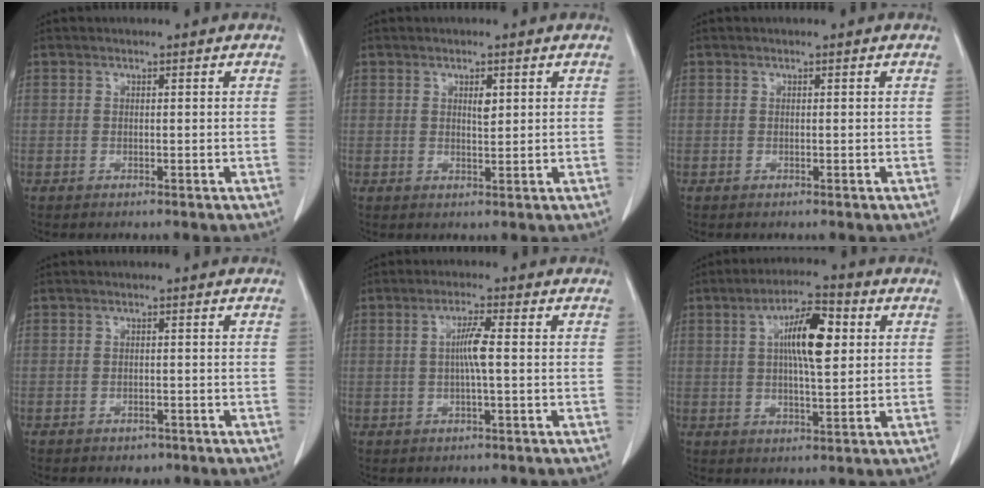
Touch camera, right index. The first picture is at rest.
{"total": 1.8, "force": [0.7, 0.6, 1.5], "torque": [-0.026, -0.003, 0.013]}
{"total": 0.0}
{"total": 1.6, "force": [-1.0, 1.1, 0.6], "torque": [-0.011, 0.002, -0.004]}
{"total": 3.7, "force": [0.1, 0.1, 3.7], "torque": [-0.071, 0.004, 0.002]}
{"total": 9.3, "force": [2.2, 2.2, 8.8], "torque": [-0.155, 0.013, 0.036]}